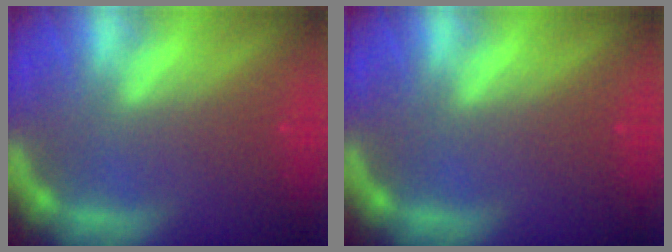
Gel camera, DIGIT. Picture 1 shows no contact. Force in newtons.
{"total": 0.0}